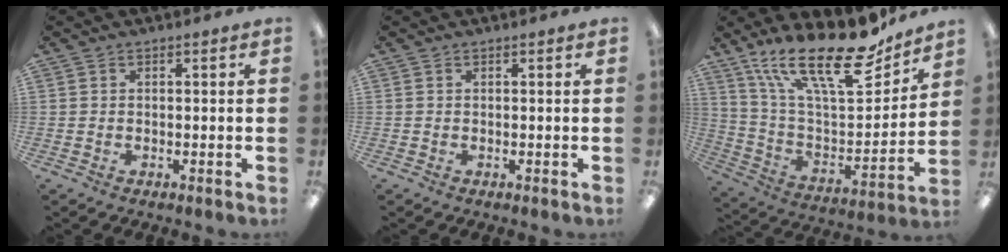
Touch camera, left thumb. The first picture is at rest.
{"total": 0.0}
{"total": 25.1, "force": [17.8, 8.3, 15.7], "torque": [-0.266, -0.112, 0.303]}